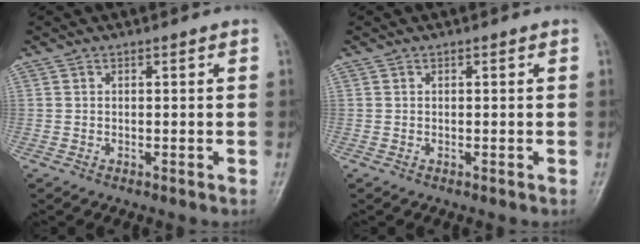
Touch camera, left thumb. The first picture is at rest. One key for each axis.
{"total": 0.0}